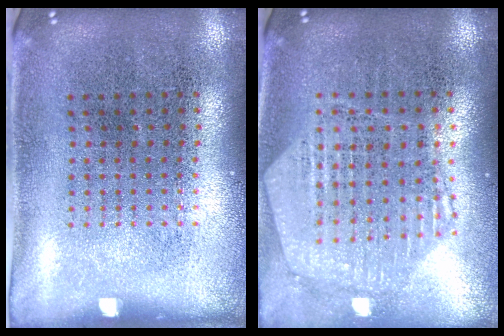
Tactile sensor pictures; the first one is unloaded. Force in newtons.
{"total": 1.2, "press": 1.2, "slide": 0.2}